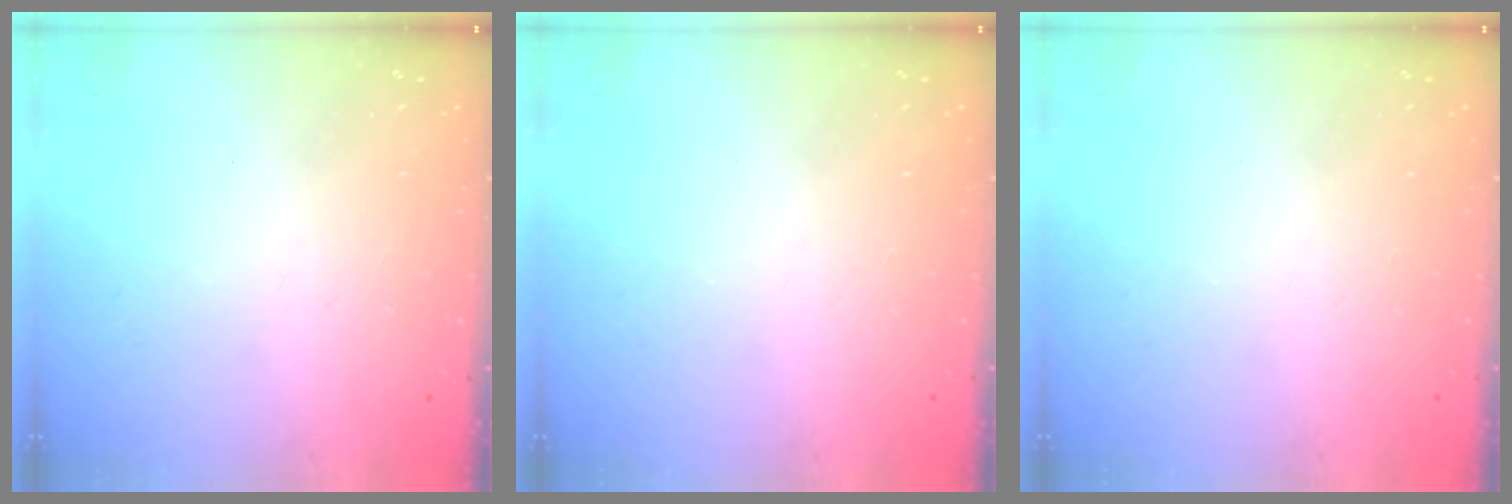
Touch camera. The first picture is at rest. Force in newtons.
{"total": 0.0}
{"total": 0.0}